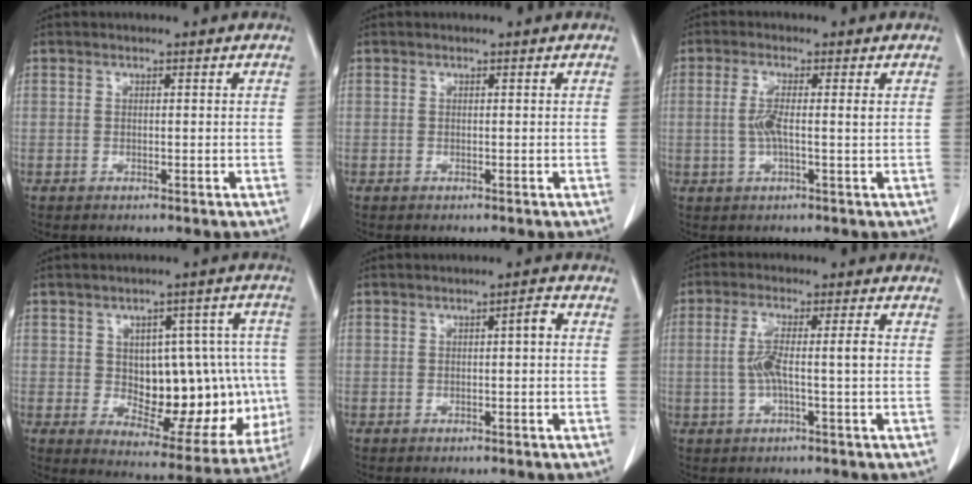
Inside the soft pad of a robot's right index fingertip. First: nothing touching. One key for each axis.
{"total": 0.0}
{"total": 4.0, "fx": 0.2, "fy": 0.3, "fz": 3.9, "tx": -0.083, "ty": 0.002, "tz": 0.003}
{"total": 18.4, "fx": -0.8, "fy": 8.9, "fz": 16.1, "tx": -0.197, "ty": 0.028, "tz": 0.018}
{"total": 1.7, "fx": 0.1, "fy": 0.2, "fz": 1.6, "tx": -0.025, "ty": 0.005, "tz": 0.000}
{"total": 5.8, "fx": -0.3, "fy": 0.4, "fz": 5.8, "tx": -0.119, "ty": 0.012, "tz": -0.005}